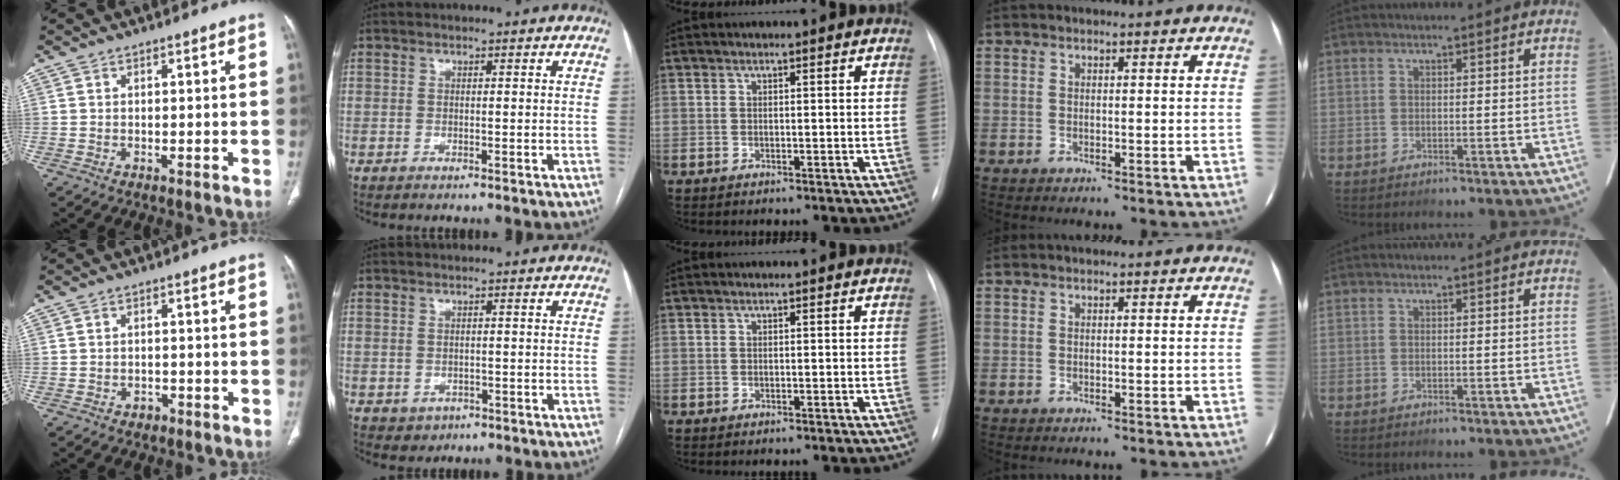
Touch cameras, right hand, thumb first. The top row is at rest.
{"thumb": {"total": 1.6, "force": [-1.0, 1.1, 0.5], "torque": [-0.010, 0.006, -0.013]}, "index": {"total": 1.9, "force": [-0.7, 1.6, 0.6], "torque": [-0.008, 0.002, 0.000]}}